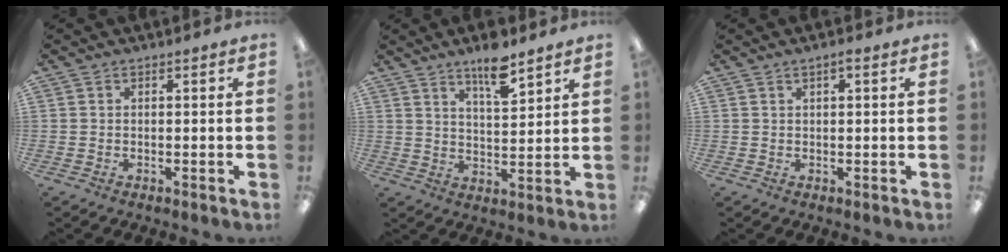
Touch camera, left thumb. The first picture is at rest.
{"total": 9.0, "force": [6.7, 2.5, 5.4], "torque": [-0.083, -0.041, 0.111]}
{"total": 1.4, "force": [0.7, 0.3, 1.1], "torque": [-0.023, 0.002, 0.011]}